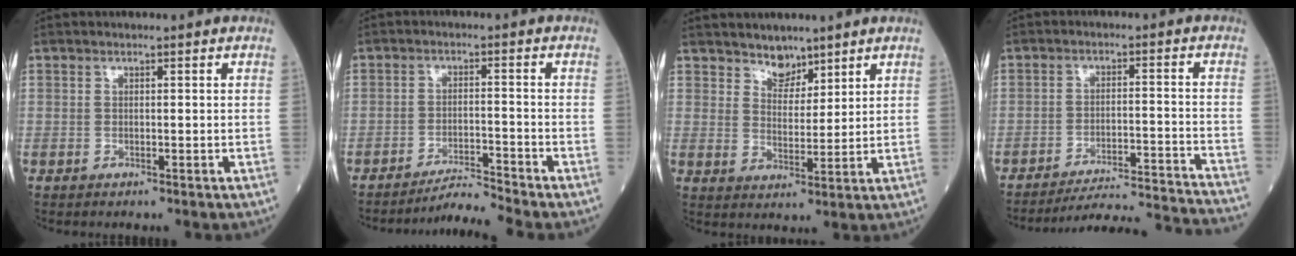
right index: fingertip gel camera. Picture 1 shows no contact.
{"total": 5.0, "force": [-4.5, -2.1, 0.2], "torque": [-0.009, -0.014, -0.080]}
{"total": 4.1, "force": [3.4, 2.0, 0.9], "torque": [-0.014, -0.001, 0.064]}
{"total": 18.5, "force": [-18.0, -2.6, 3.4], "torque": [-0.031, -0.021, -0.247]}